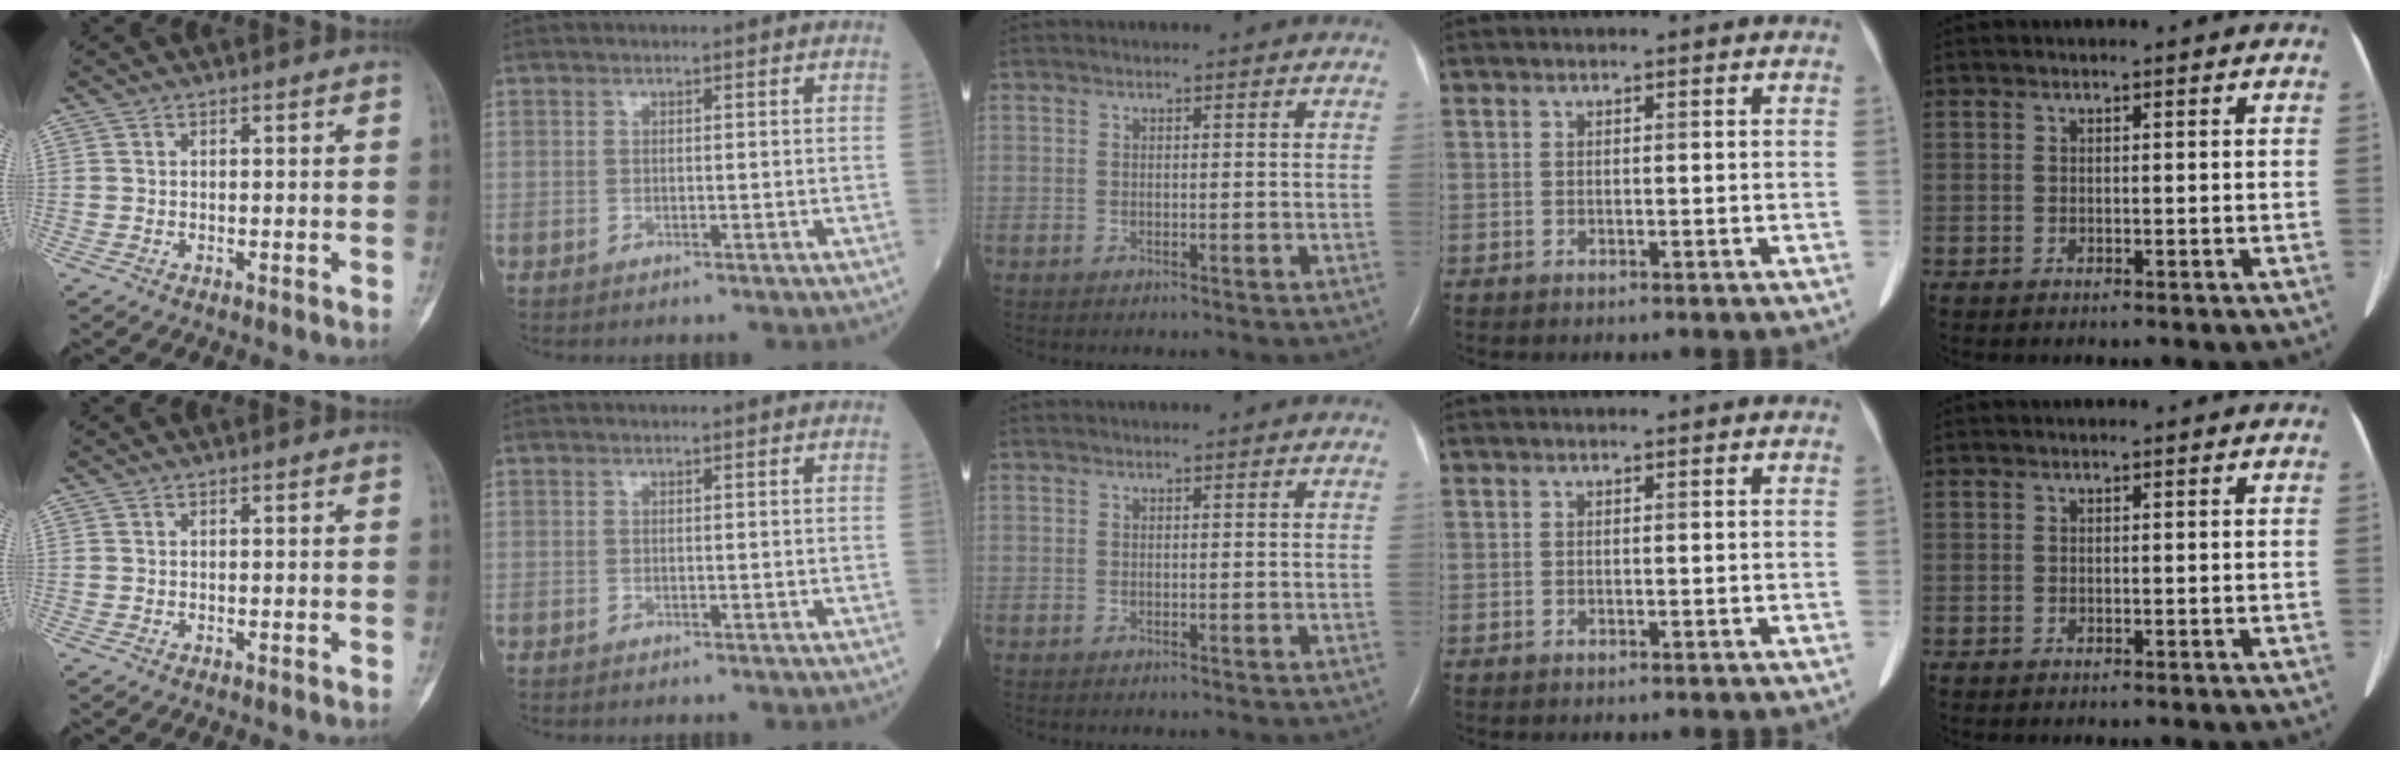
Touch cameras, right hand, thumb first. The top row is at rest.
{}